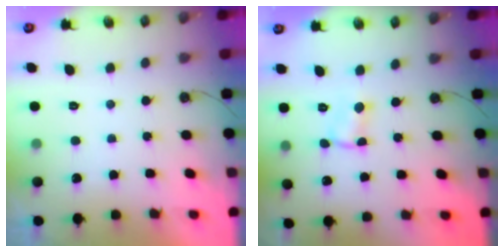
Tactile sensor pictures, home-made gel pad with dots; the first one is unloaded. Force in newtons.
{"total": 1.4, "press": 1.3, "slide": 0.4}